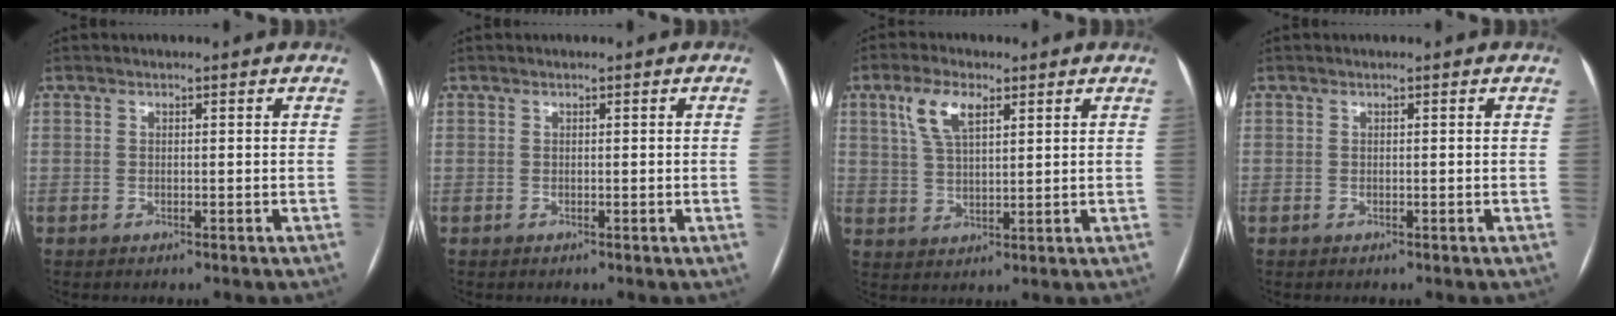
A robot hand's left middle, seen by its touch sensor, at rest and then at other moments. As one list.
[{"total": 0.9, "force": [-0.2, -0.4, 0.8], "torque": [-0.005, 0.001, -0.004]}, {"total": 6.4, "force": [3.2, 2.4, 4.9], "torque": [-0.105, 0.014, 0.065]}, {"total": 0.0}]